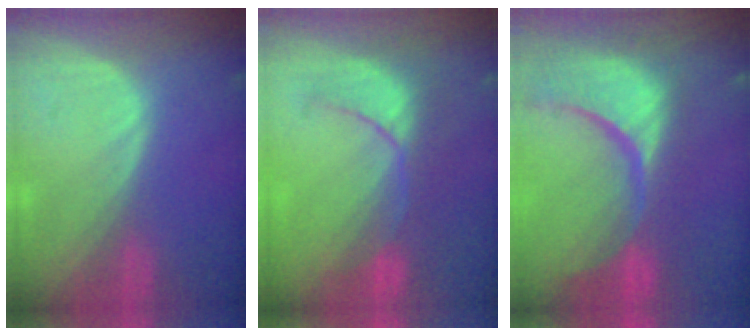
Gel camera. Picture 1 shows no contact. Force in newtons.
{"total": 7.8, "press": 7.7, "slide": 1.6}
{"total": 15.4, "press": 12.1, "slide": 9.6}